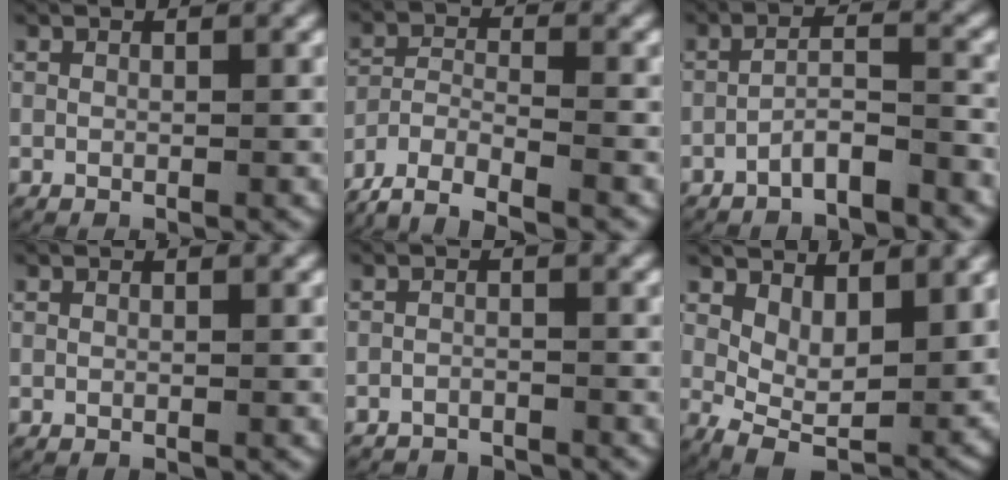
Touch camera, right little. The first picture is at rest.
{"total": 8.4, "force": [-6.5, 4.4, 3.0], "torque": [-0.066, -0.023, -0.105]}
{"total": 4.9, "force": [-4.2, 1.2, 2.1], "torque": [-0.032, -0.005, -0.069]}
{"total": 0.0}
{"total": 2.6, "force": [-2.6, 0.5, 0.1], "torque": [0.000, -0.009, -0.046]}
{"total": 7.1, "force": [-0.2, 4.1, 5.7], "torque": [-0.083, -0.029, 0.002]}